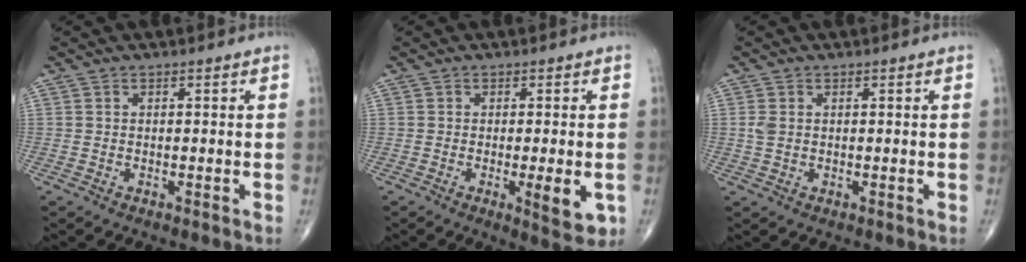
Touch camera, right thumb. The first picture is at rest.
{"total": 5.8, "force": [-1.3, 1.5, 5.5], "torque": [-0.074, -0.013, -0.017]}
{"total": 2.2, "force": [0.2, 1.7, 1.3], "torque": [-0.024, 0.002, 0.003]}